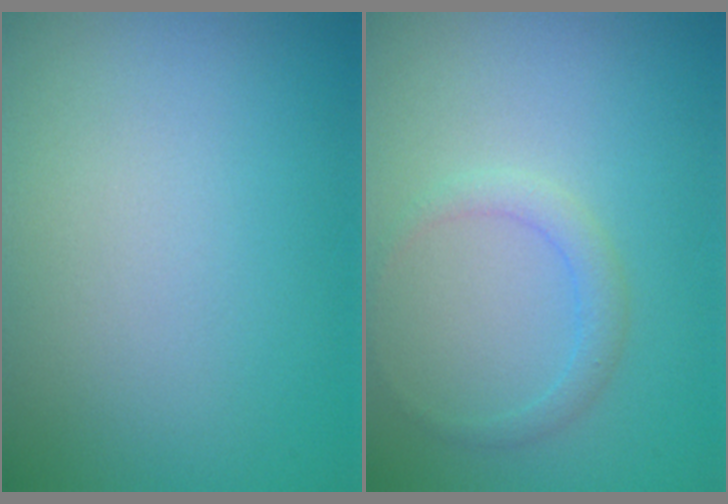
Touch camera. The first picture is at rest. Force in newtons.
{"total": 1.5, "press": 1.5, "slide": 0.0}